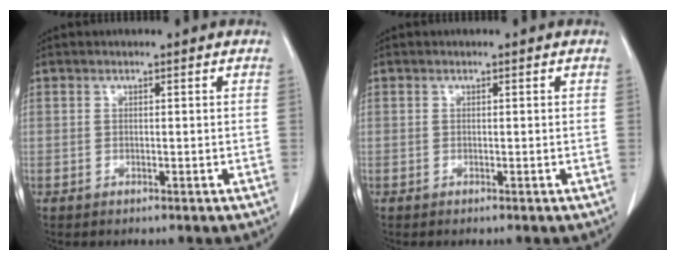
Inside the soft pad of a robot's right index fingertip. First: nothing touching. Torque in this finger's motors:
{"motor_torque": [-0.05, 0.05, 0.06, 0.02]}